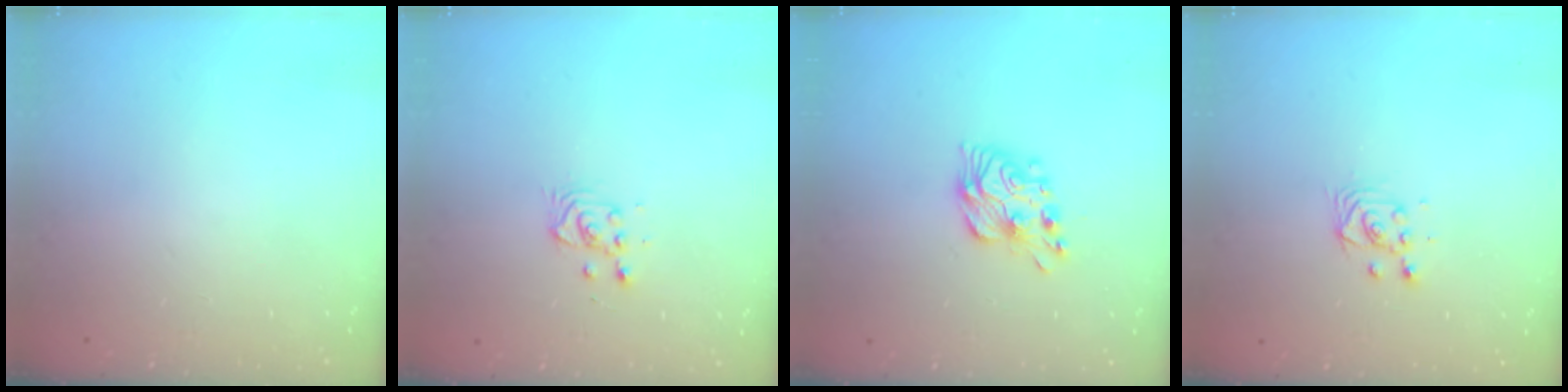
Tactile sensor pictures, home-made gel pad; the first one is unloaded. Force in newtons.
{"total": 3.3, "press": 3.3, "slide": 0.2}
{"total": 9.8, "press": 9.8, "slide": 0.4}
{"total": 3.1, "press": 3.1, "slide": 0.3}